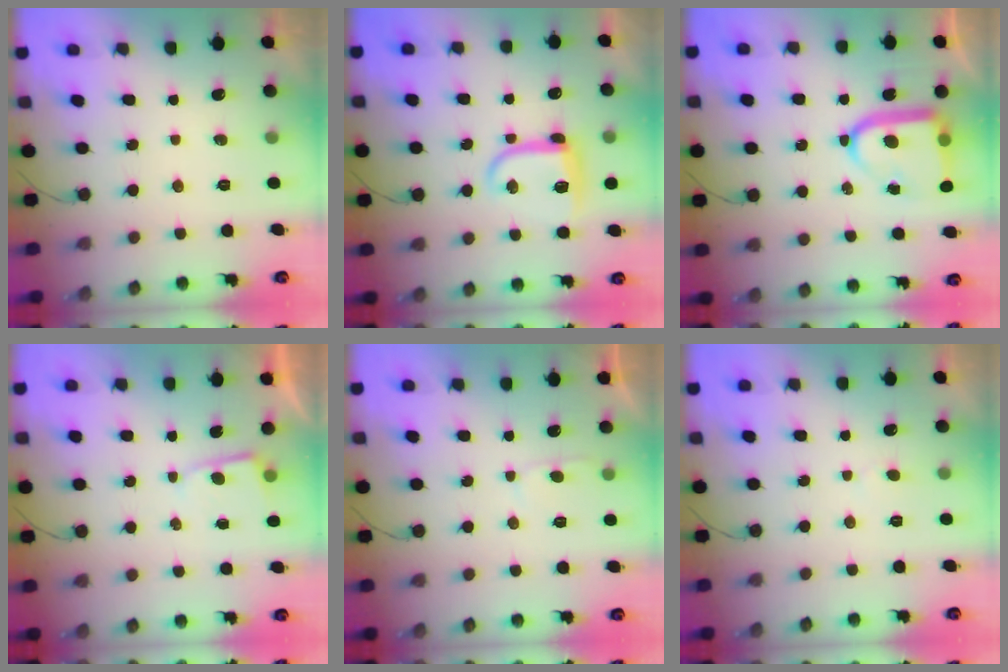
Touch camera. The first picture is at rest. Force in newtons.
{"total": 10.6, "press": 10.5, "slide": 0.5}
{"total": 14.2, "press": 14.2, "slide": 1.2}
{"total": 2.5, "press": 2.4, "slide": 0.4}
{"total": 2.4, "press": 2.4, "slide": 0.4}
{"total": 3.0, "press": 3.0, "slide": 0.4}